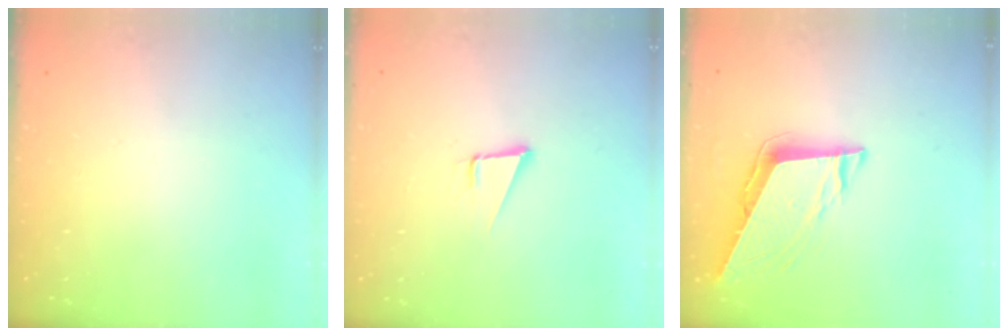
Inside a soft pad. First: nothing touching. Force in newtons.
{"total": 3.6, "press": 2.8, "slide": 2.3}
{"total": 8.6, "press": 8.4, "slide": 1.9}